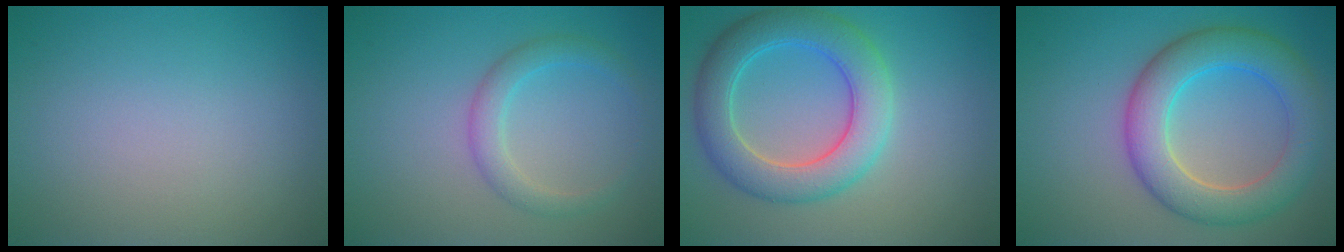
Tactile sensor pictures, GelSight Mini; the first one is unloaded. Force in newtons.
{"total": 2.4, "press": 2.4, "slide": 0.2}
{"total": 6.3, "press": 6.3, "slide": 0.4}
{"total": 6.8, "press": 6.8, "slide": 0.4}